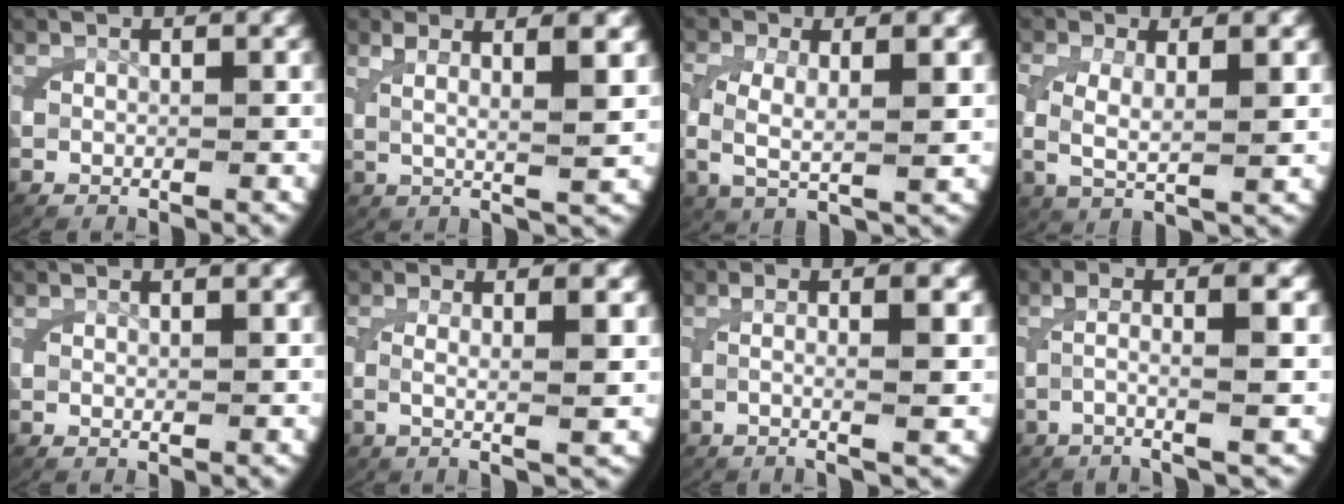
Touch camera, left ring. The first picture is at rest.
{"total": 6.9, "force": [2.7, 1.7, 6.1], "torque": [-0.086, 0.019, 0.037]}
{"total": 4.6, "force": [0.6, 2.0, 4.1], "torque": [-0.092, -0.009, 0.019]}
{"total": 4.5, "force": [0.7, 2.4, 3.7], "torque": [-0.083, -0.008, 0.018]}
{"total": 0.5, "force": [0.3, 0.3, 0.4], "torque": [-0.006, -0.001, 0.005]}
{"total": 4.6, "force": [0.3, 1.0, 4.5], "torque": [-0.084, 0.003, 0.006]}
{"total": 4.7, "force": [0.0, 0.8, 4.7], "torque": [-0.083, 0.008, -0.003]}
{"total": 5.1, "force": [-0.1, 0.9, 5.0], "torque": [-0.095, 0.009, -0.007]}